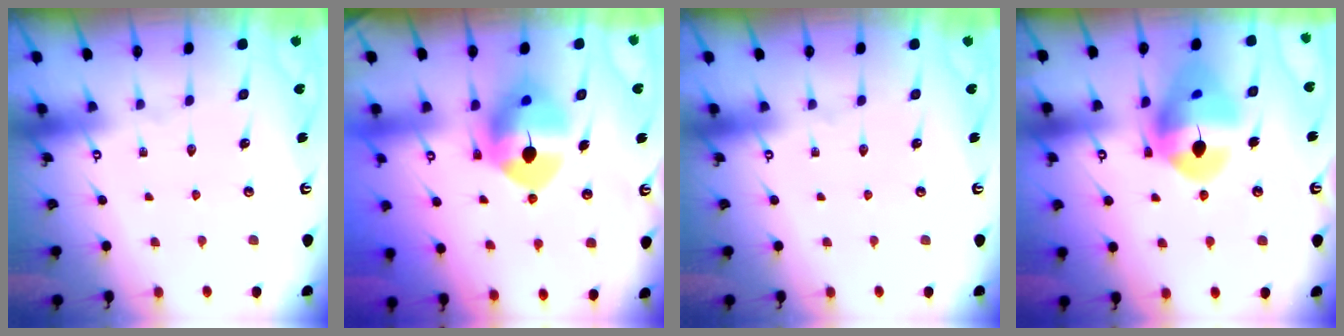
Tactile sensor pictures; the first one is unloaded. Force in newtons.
{"total": 11.8, "press": 11.6, "slide": 2.0}
{"total": 0.0}
{"total": 16.6, "press": 16.5, "slide": 2.0}